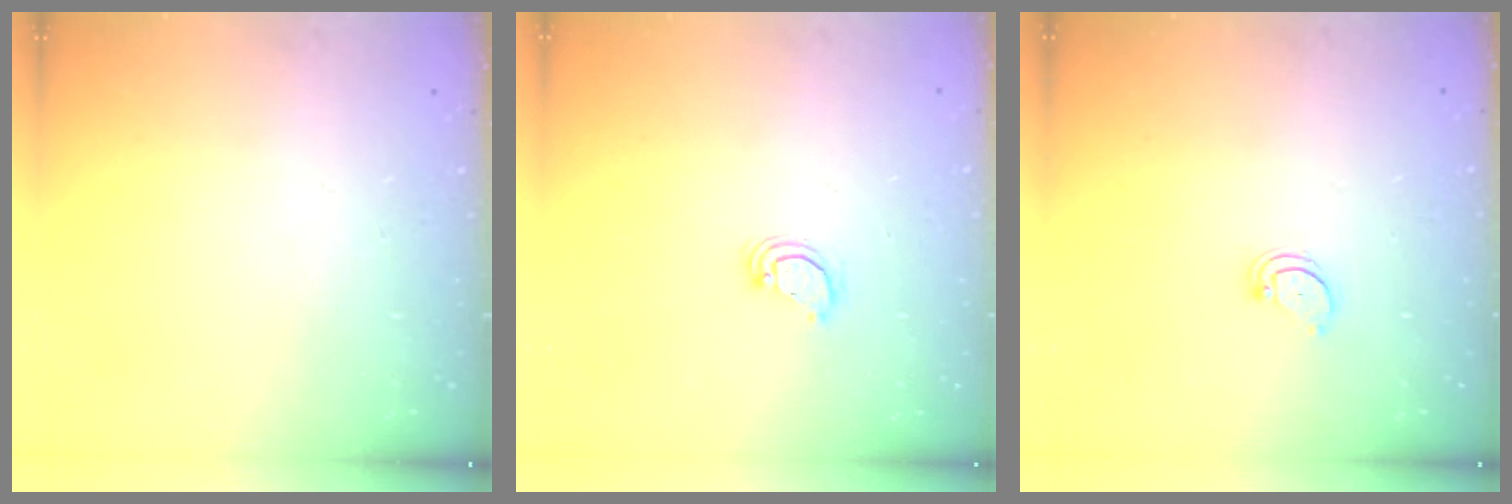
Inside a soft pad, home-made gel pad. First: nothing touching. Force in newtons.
{"total": 3.4, "press": 3.3, "slide": 0.4}
{"total": 1.8, "press": 1.8, "slide": 0.2}